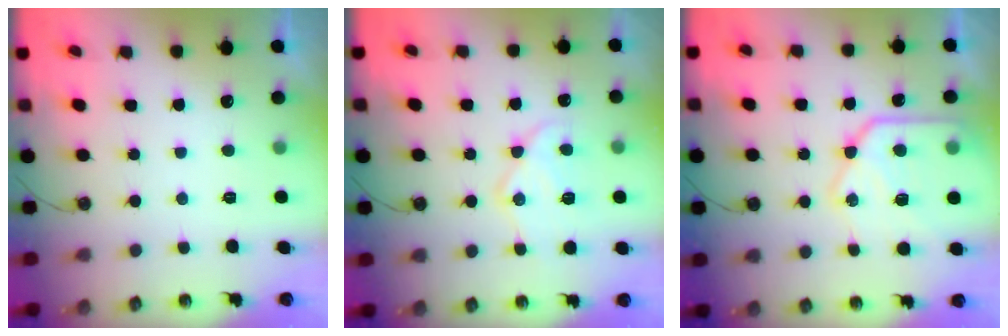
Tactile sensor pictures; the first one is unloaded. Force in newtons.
{"total": 13.9, "press": 13.8, "slide": 1.0}
{"total": 19.1, "press": 19.1, "slide": 1.6}